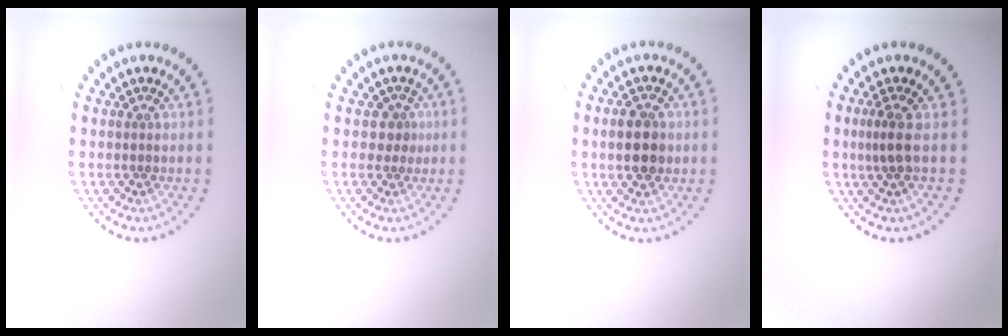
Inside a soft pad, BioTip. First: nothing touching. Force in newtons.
{"total": 1.5, "press": 0.9, "slide": 1.1}
{"total": 3.6, "press": 3.6, "slide": 0.2}
{"total": 1.8, "press": 1.3, "slide": 1.3}